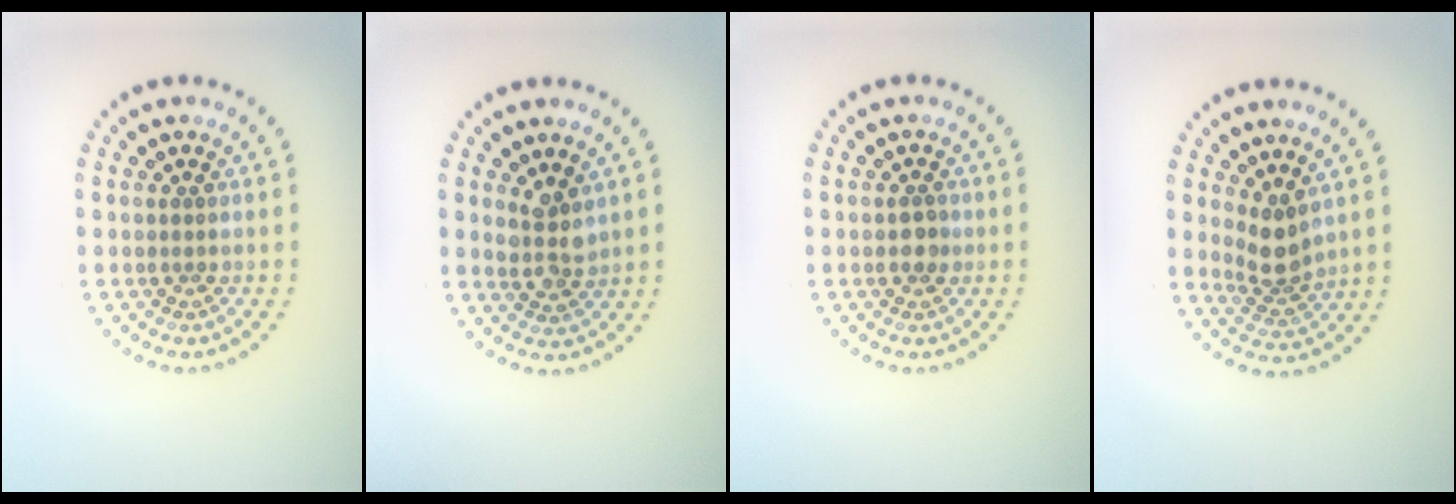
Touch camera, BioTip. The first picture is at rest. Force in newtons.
{"total": 2.5, "press": 2.1, "slide": 1.3}
{"total": 1.3, "press": 1.3, "slide": 0.2}
{"total": 2.9, "press": 2.2, "slide": 1.9}